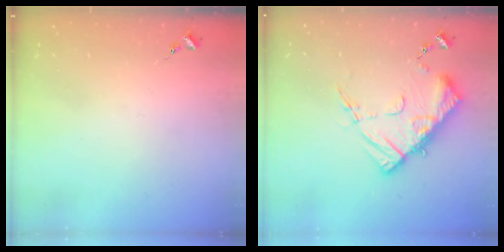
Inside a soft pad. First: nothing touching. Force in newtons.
{"total": 14.8, "press": 14.7, "slide": 1.4}